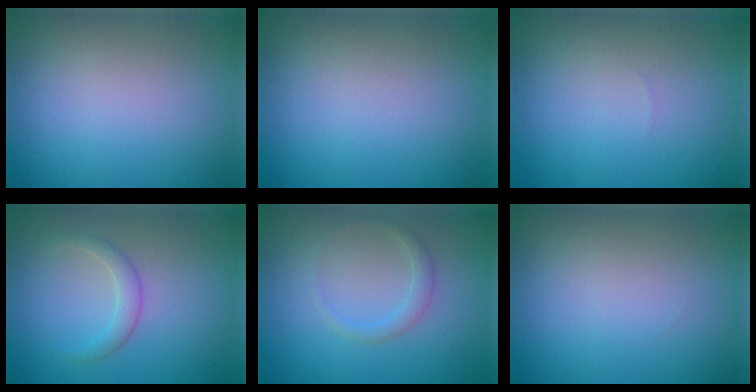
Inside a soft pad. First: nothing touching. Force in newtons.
{"total": 0.0}
{"total": 0.0}
{"total": 1.6, "press": 1.6, "slide": 0.0}
{"total": 1.3, "press": 1.3, "slide": 0.0}
{"total": 0.0}